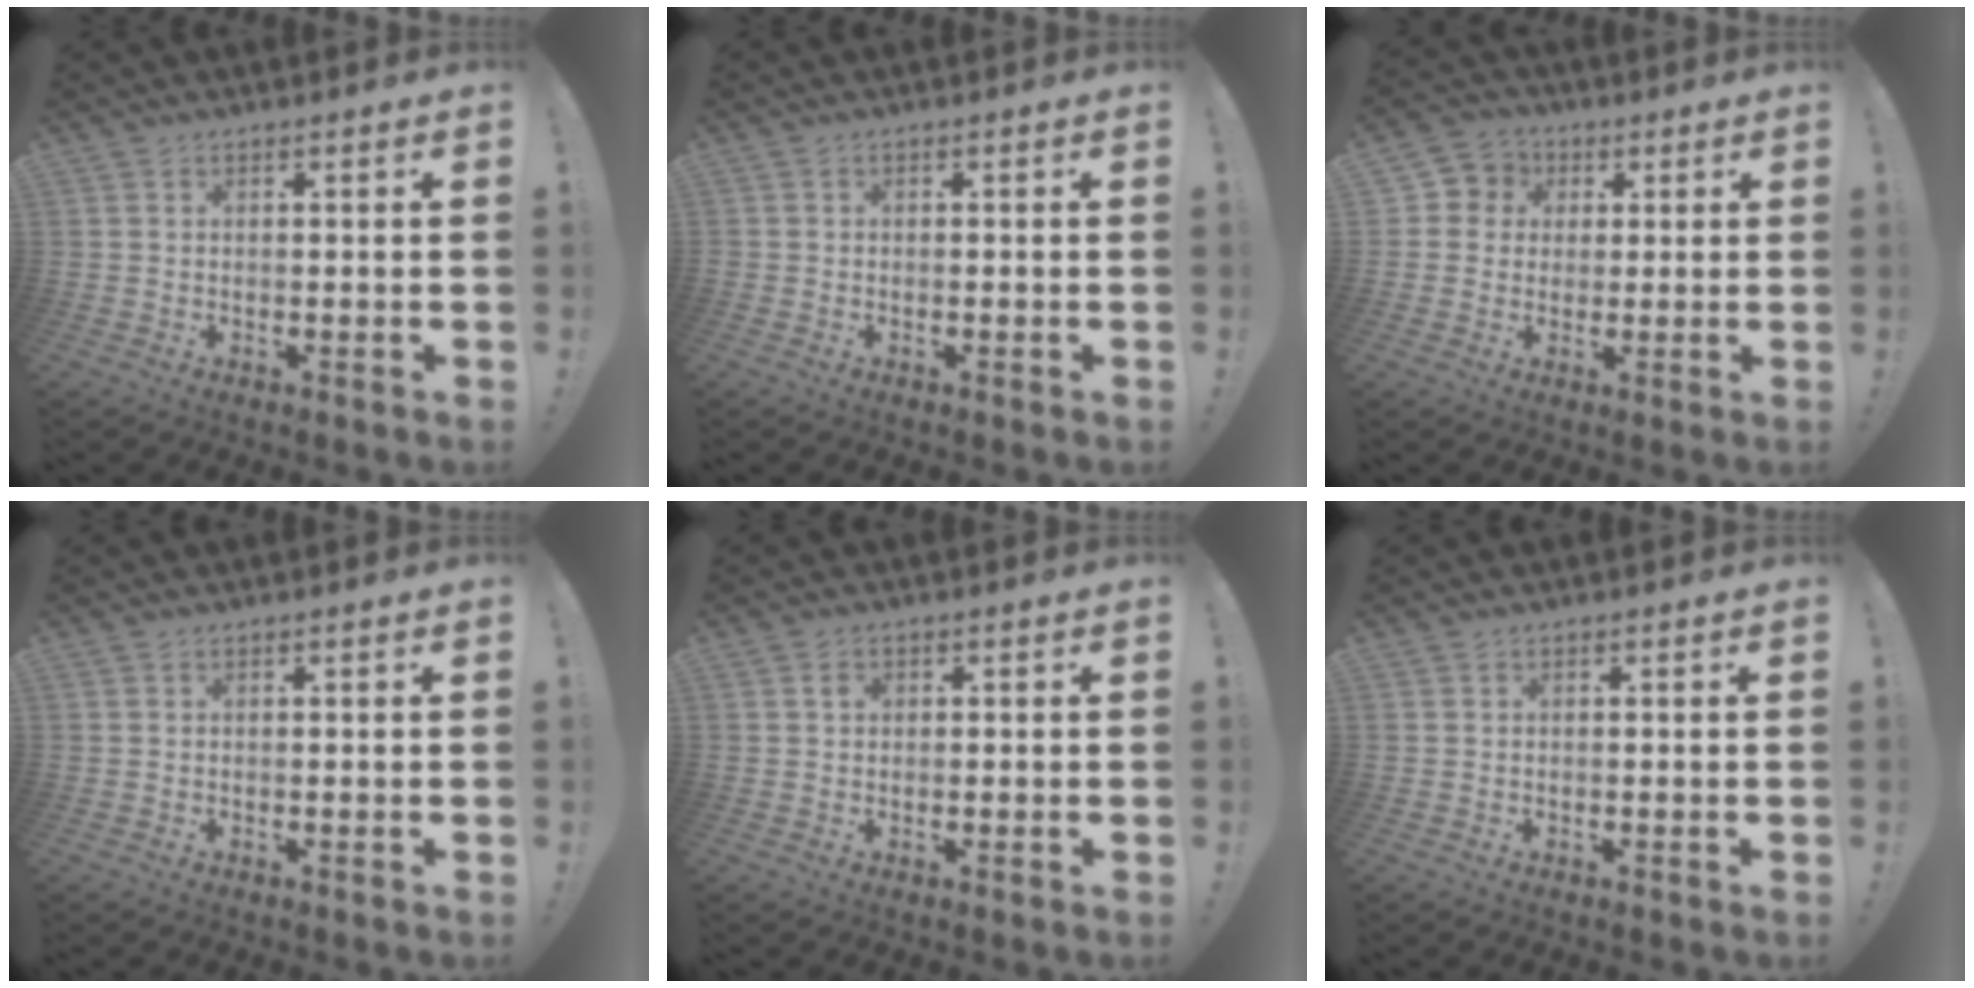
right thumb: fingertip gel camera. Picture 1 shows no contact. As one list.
[{"total": 0.6, "force": [-0.4, 0.3, 0.3], "torque": [-0.008, 0.003, -0.006]}, {"total": 6.2, "force": [0.5, 6.0, 1.3], "torque": [-0.016, 0.004, 0.013]}, {"total": 0.0}, {"total": 1.4, "force": [0.3, 1.1, 0.9], "torque": [-0.022, 0.008, 0.006]}, {"total": 0.0}]